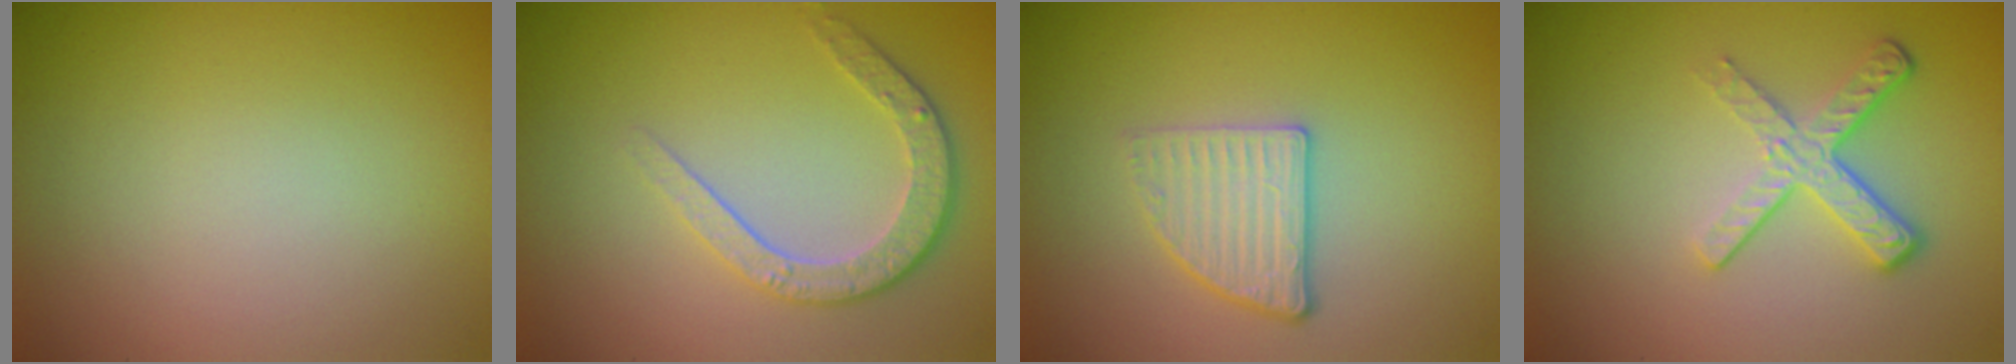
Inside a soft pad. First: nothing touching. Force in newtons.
{"total": 3.6, "press": 2.8, "slide": 2.2}
{"total": 2.6, "press": 2.4, "slide": 1.2}
{"total": 3.7, "press": 2.6, "slide": 2.6}